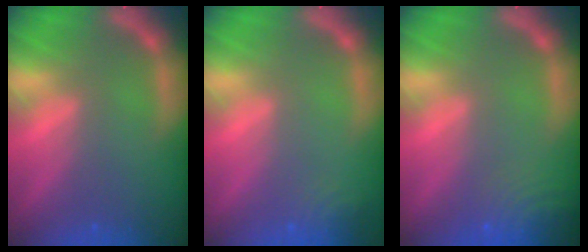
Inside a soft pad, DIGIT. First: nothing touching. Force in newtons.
{"total": 2.4}
{"total": 6.5}